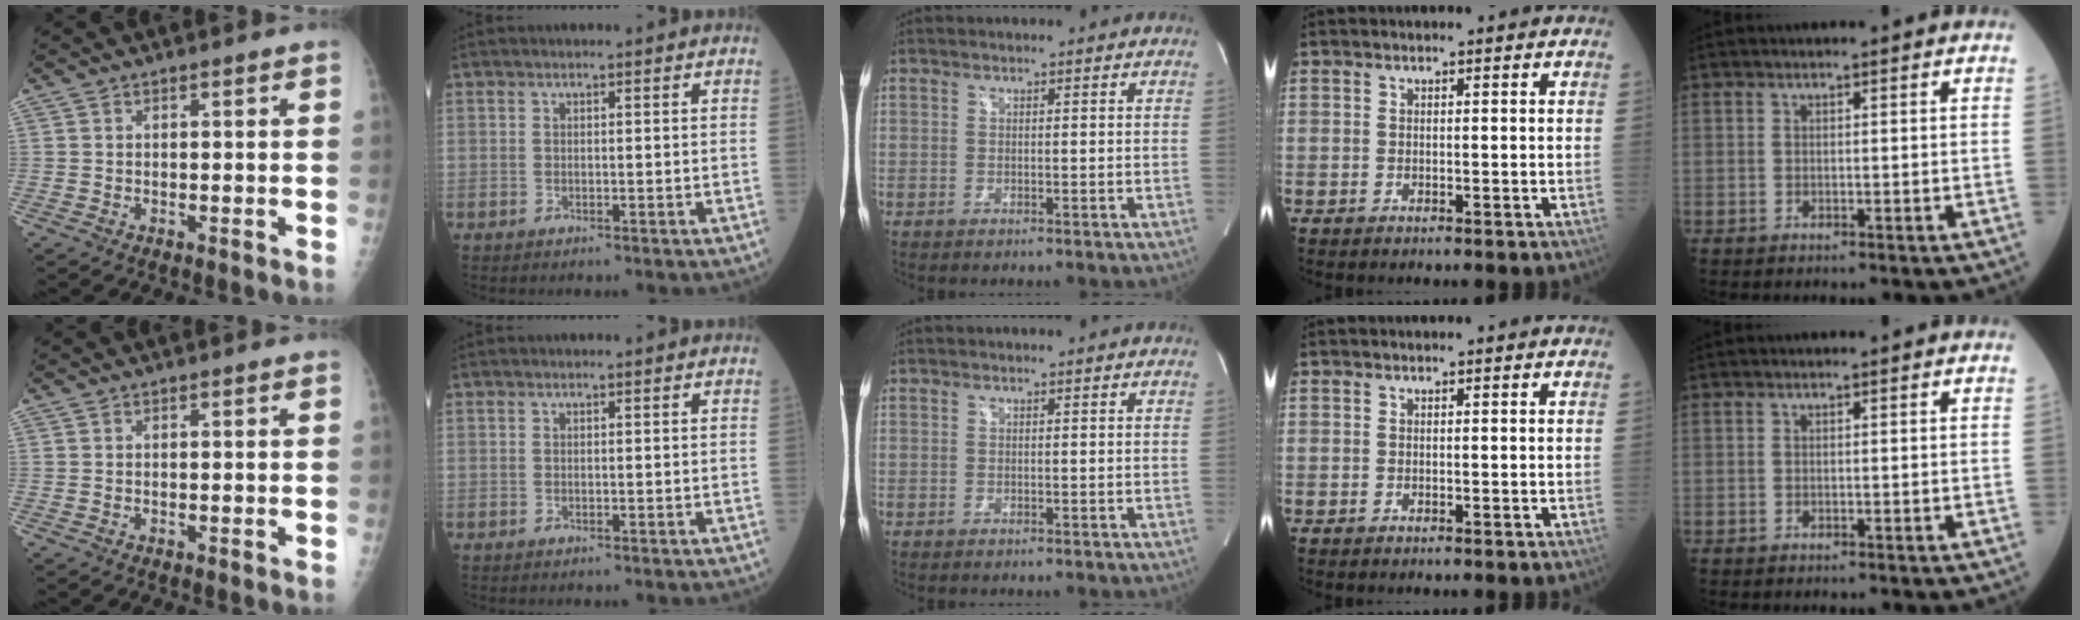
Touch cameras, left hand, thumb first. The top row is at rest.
{}